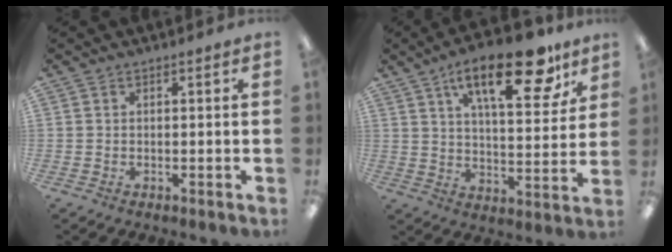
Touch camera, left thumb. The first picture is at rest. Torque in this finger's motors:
{"motor_torque": [0.31, 0.42, 1.38, -1.39, 0.29]}